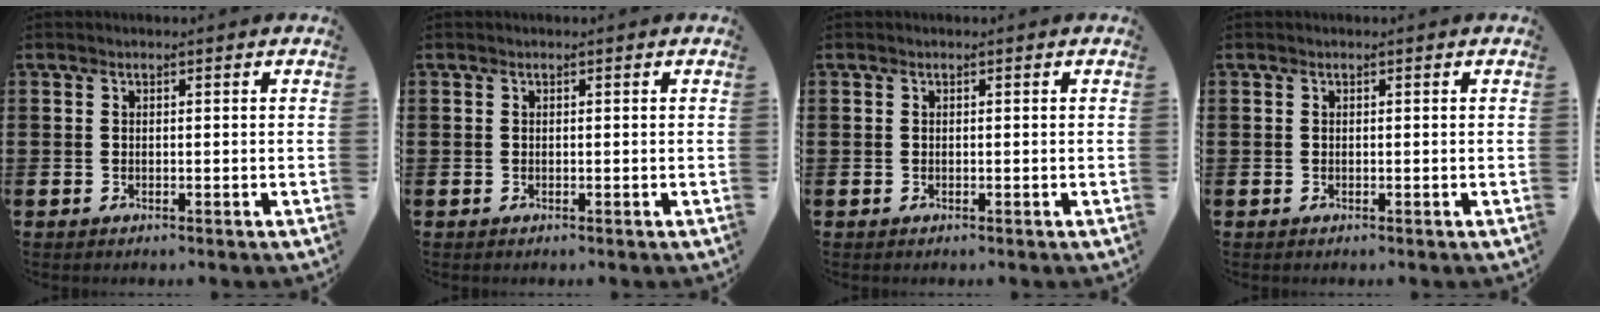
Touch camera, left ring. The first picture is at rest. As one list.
[{"total": 0.0}, {"total": 0.0}, {"total": 0.0}]